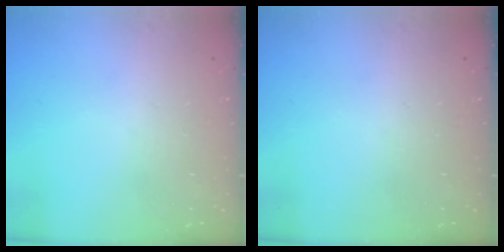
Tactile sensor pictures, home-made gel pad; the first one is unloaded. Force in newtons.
{"total": 0.0}